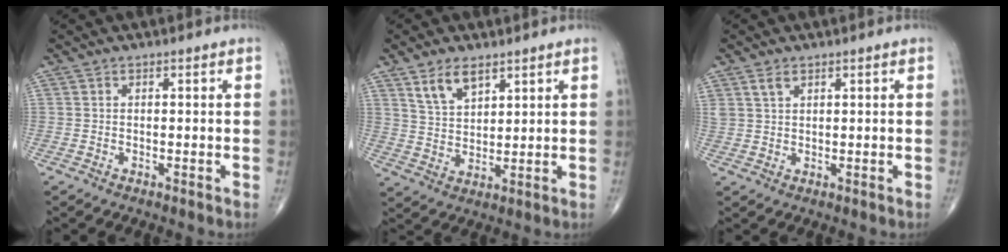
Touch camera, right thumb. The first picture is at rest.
{"total": 6.8, "force": [4.4, 3.5, 4.0], "torque": [-0.060, -0.025, 0.089]}
{"total": 2.4, "force": [1.5, 1.3, 1.3], "torque": [-0.023, -0.003, 0.036]}